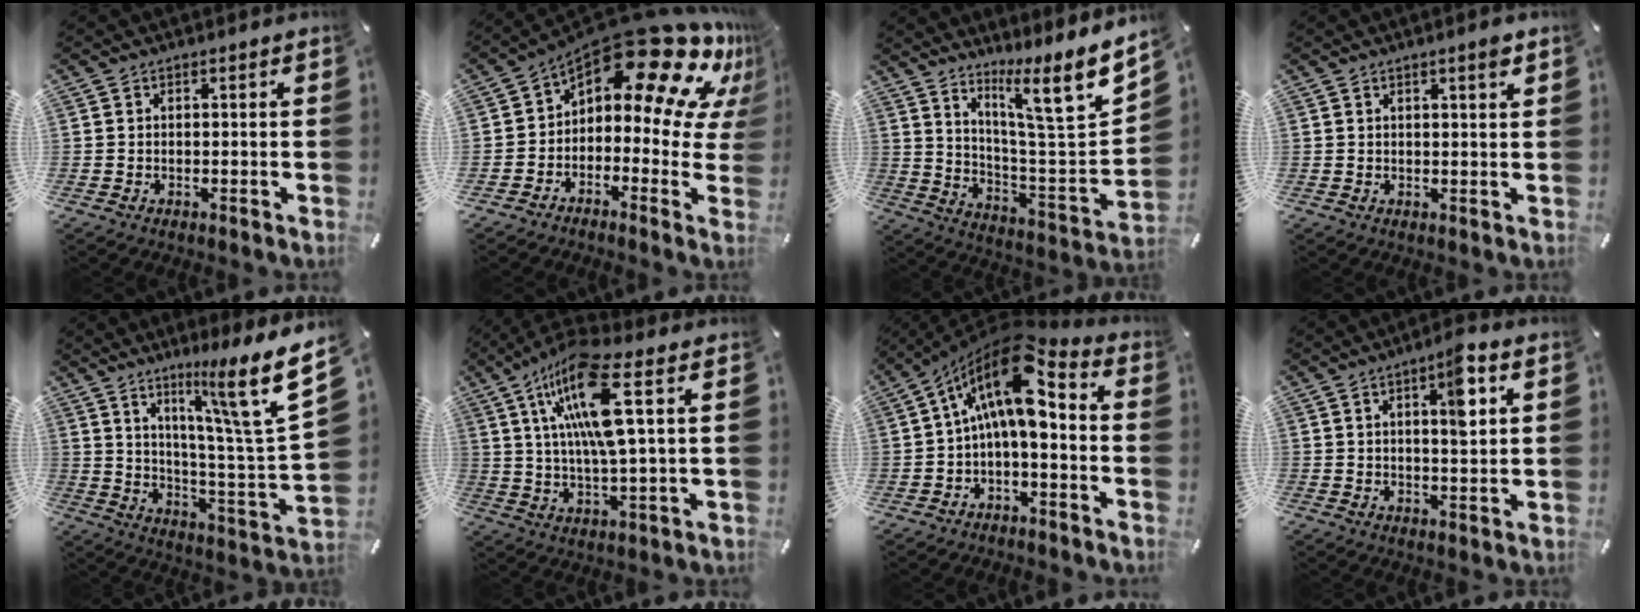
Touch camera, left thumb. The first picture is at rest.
{"total": 18.7, "force": [12.0, 7.6, 12.2], "torque": [-0.173, -0.101, 0.198]}
{"total": 14.4, "force": [10.0, 2.0, 10.3], "torque": [-0.158, -0.096, 0.147]}
{"total": 2.2, "force": [1.4, 0.2, 1.7], "torque": [-0.026, -0.003, 0.022]}
{"total": 19.0, "force": [11.6, 1.6, 14.9], "torque": [-0.224, -0.090, 0.165]}
{"total": 15.9, "force": [5.3, 3.6, 14.6], "torque": [-0.296, -0.006, 0.081]}
{"total": 16.0, "force": [3.5, 7.3, 13.7], "torque": [-0.251, -0.017, 0.052]}
{"total": 7.4, "force": [2.8, 1.9, 6.6], "torque": [-0.092, -0.013, 0.038]}